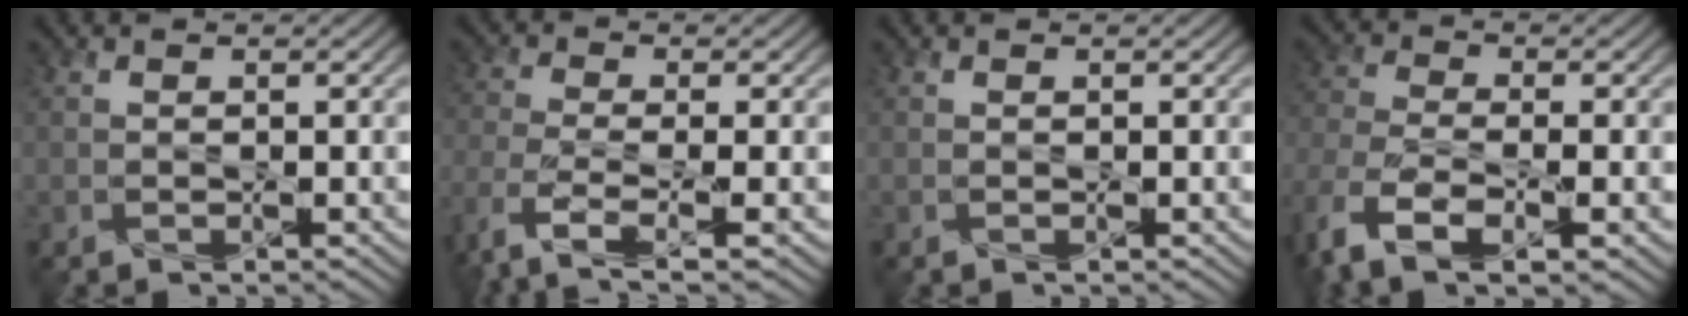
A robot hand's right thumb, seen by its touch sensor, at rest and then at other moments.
{"total": 7.9, "force": [-4.5, 2.8, 5.9], "torque": [-0.136, -0.018, -0.092]}
{"total": 0.0}
{"total": 9.3, "force": [-4.8, 4.3, 6.7], "torque": [-0.151, -0.016, -0.099]}